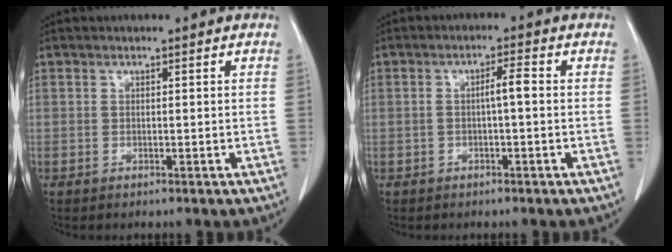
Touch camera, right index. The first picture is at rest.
{"total": 2.7, "force": [-0.1, 0.2, 2.7], "torque": [-0.048, 0.008, -0.001]}